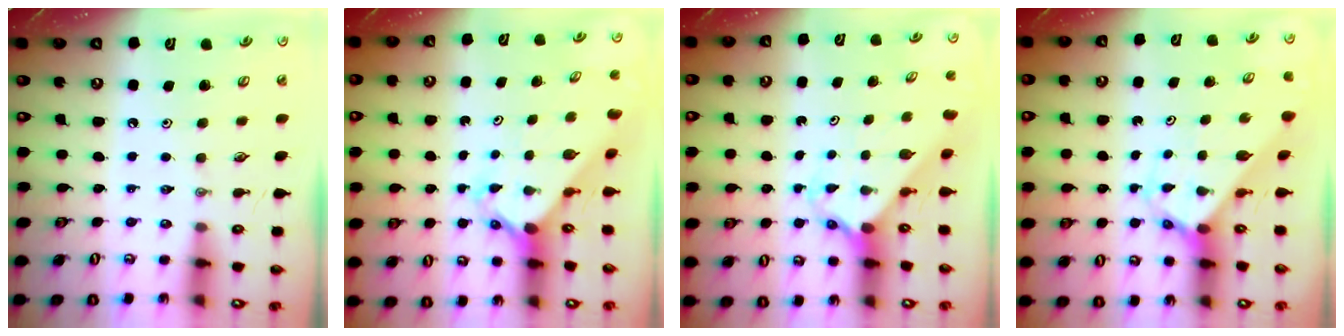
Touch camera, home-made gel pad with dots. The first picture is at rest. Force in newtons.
{"total": 2.5, "press": 2.5, "slide": 0.3}
{"total": 2.3, "press": 2.3, "slide": 0.2}
{"total": 2.7, "press": 2.7, "slide": 0.2}